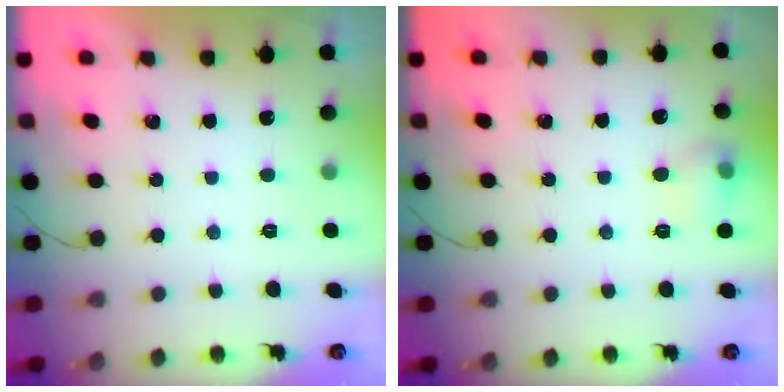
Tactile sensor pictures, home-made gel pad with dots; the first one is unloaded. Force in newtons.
{"total": 7.2, "press": 7.1, "slide": 1.4}